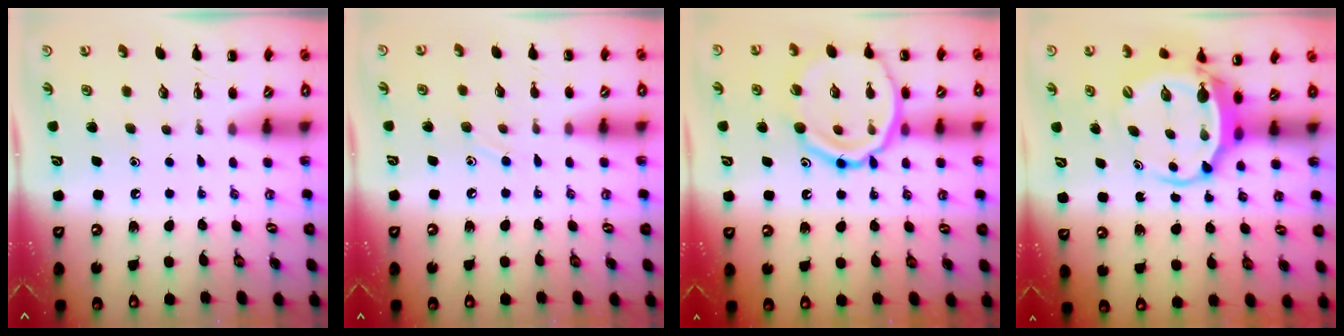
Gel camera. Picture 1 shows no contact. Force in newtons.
{"total": 5.4, "press": 5.0, "slide": 1.8}
{"total": 17.6, "press": 17.5, "slide": 2.2}
{"total": 6.1, "press": 5.9, "slide": 1.6}